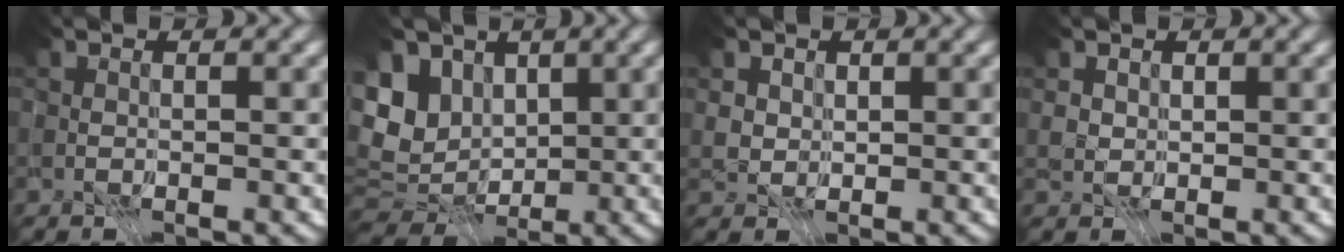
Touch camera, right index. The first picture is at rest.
{"total": 8.9, "force": [0.1, 6.4, 6.1], "torque": [-0.120, -0.003, 0.007]}
{"total": 2.6, "force": [1.8, 1.7, 0.8], "torque": [-0.014, -0.007, 0.028]}
{"total": 2.3, "force": [1.6, 1.5, 0.8], "torque": [-0.012, -0.005, 0.024]}